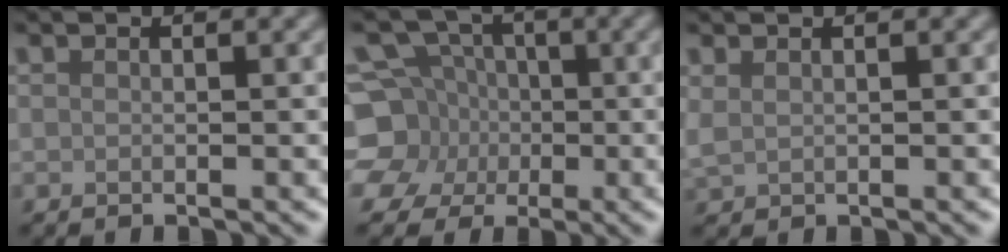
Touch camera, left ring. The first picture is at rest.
{"total": 9.9, "force": [-2.2, 9.1, 3.1], "torque": [-0.080, 0.016, -0.072]}
{"total": 0.9, "force": [0.7, 0.3, 0.5], "torque": [-0.019, -0.001, 0.021]}